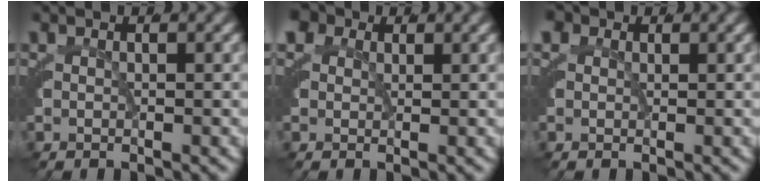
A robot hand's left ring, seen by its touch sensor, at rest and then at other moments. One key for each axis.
{"total": 3.3, "fx": 1.2, "fy": 2.8, "fz": 1.3, "tx": -0.046, "ty": -0.007, "tz": 0.019}
{"total": 1.9, "fx": 0.6, "fy": 1.7, "fz": 0.7, "tx": -0.031, "ty": -0.007, "tz": 0.012}